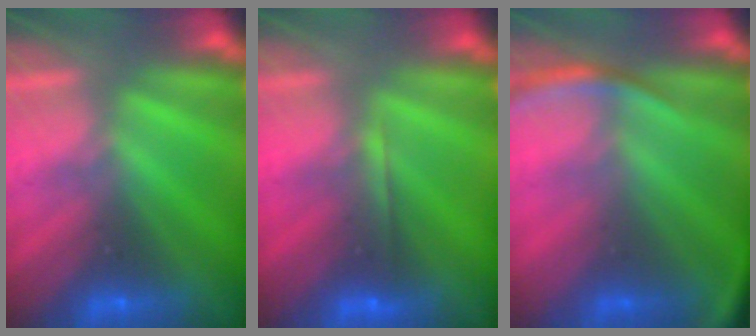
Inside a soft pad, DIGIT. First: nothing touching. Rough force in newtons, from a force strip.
{"total": 1.8}
{"total": 2.6}